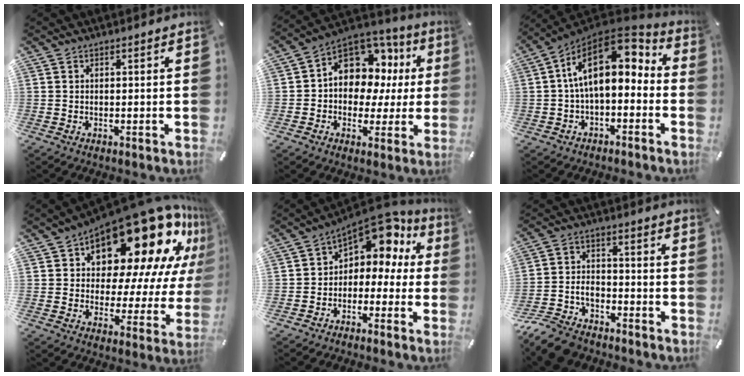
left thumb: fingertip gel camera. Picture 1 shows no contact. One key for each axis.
{"total": 12.2, "fx": 3.9, "fy": 9.9, "fz": 6.0, "tx": -0.103, "ty": -0.033, "tz": 0.076}
{"total": 15.4, "fx": 3.4, "fy": 8.9, "fz": 12.0, "tx": -0.214, "ty": -0.026, "tz": 0.055}
{"total": 24.8, "fx": 16.5, "fy": 11.4, "fz": 14.6, "tx": -0.208, "ty": -0.124, "tz": 0.278}
{"total": 9.6, "fx": 5.9, "fy": 6.2, "fz": 4.4, "tx": -0.073, "ty": -0.048, "tz": 0.105}
{"total": 9.7, "fx": -7.7, "fy": 4.8, "fz": 3.2, "tx": -0.062, "ty": 0.037, "tz": -0.148}